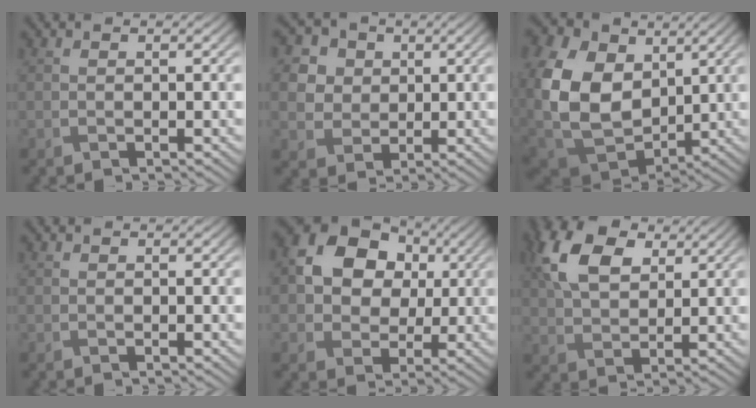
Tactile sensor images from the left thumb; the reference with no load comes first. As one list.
[{"total": 7.0, "force": [2.6, 5.9, 2.7], "torque": [-0.120, 0.005, 0.048]}, {"total": 15.0, "force": [3.0, 11.3, 9.4], "torque": [-0.263, -0.014, 0.066]}, {"total": 0.0}, {"total": 12.4, "force": [3.0, 9.5, 7.3], "torque": [-0.165, 0.033, 0.043]}, {"total": 10.3, "force": [4.4, 6.2, 7.0], "torque": [-0.176, 0.020, 0.083]}]